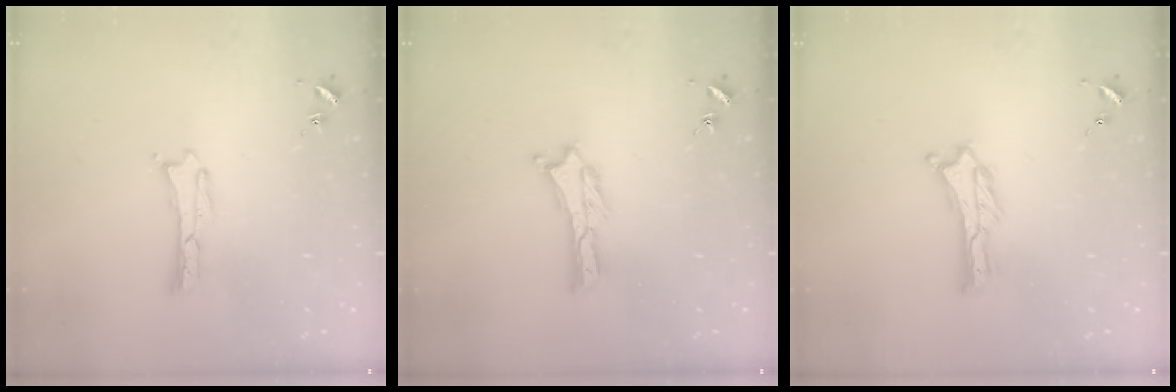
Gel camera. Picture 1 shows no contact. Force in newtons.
{"total": 0.6, "press": 0.6, "slide": 0.2}
{"total": 0.8, "press": 0.7, "slide": 0.2}